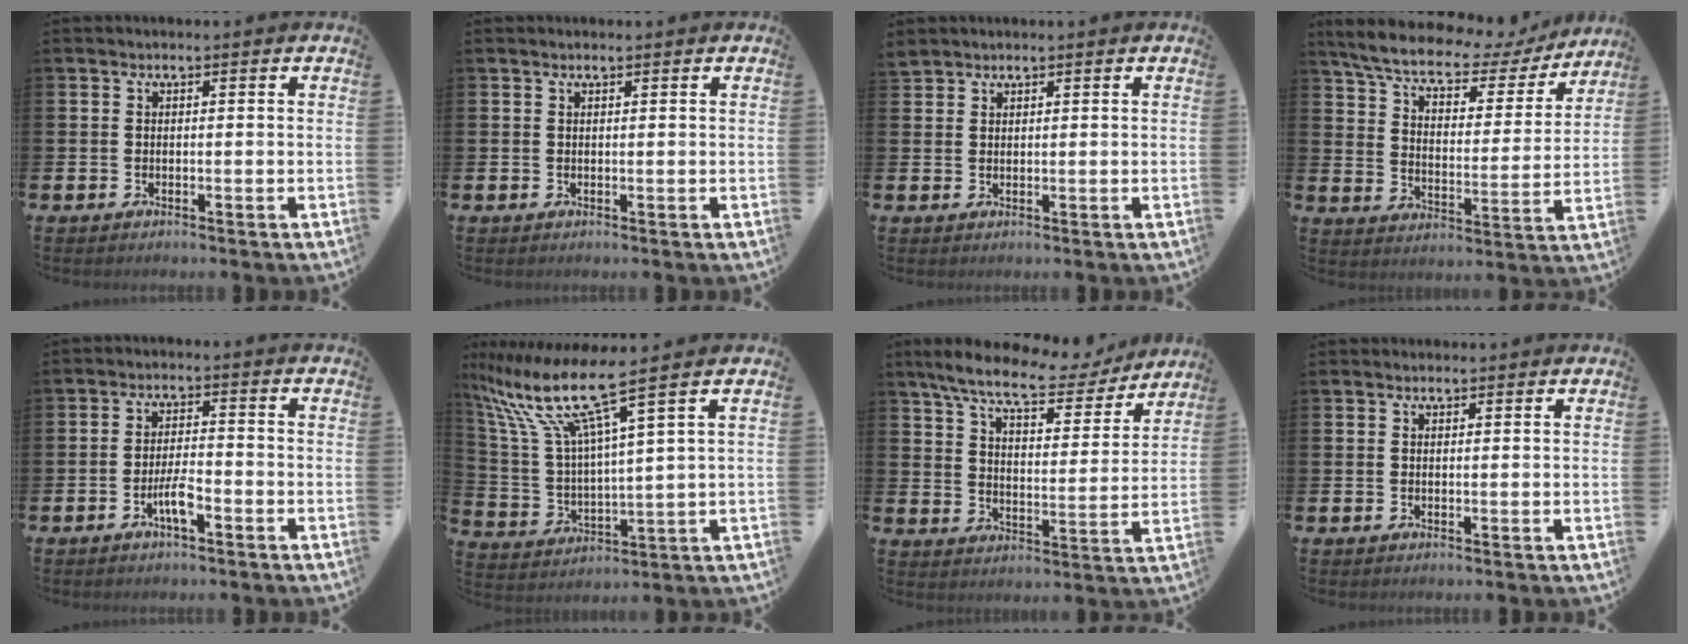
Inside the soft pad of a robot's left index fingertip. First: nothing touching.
{"total": 0.5, "force": [0.5, 0.0, 0.1], "torque": [0.004, -0.002, 0.008]}
{"total": 1.9, "force": [1.8, 0.5, -0.1], "torque": [0.010, -0.003, 0.033]}
{"total": 8.1, "force": [7.1, 2.4, 3.1], "torque": [-0.085, -0.048, 0.116]}
{"total": 3.7, "force": [-1.7, 0.9, 3.1], "torque": [-0.061, 0.004, -0.033]}
{"total": 11.1, "force": [8.2, 1.1, 7.3], "torque": [-0.182, -0.050, 0.132]}
{"total": 9.4, "force": [8.2, 2.0, 4.0], "torque": [-0.103, -0.045, 0.140]}
{"total": 0.9, "force": [0.9, 0.3, 0.1], "torque": [0.009, -0.002, 0.013]}